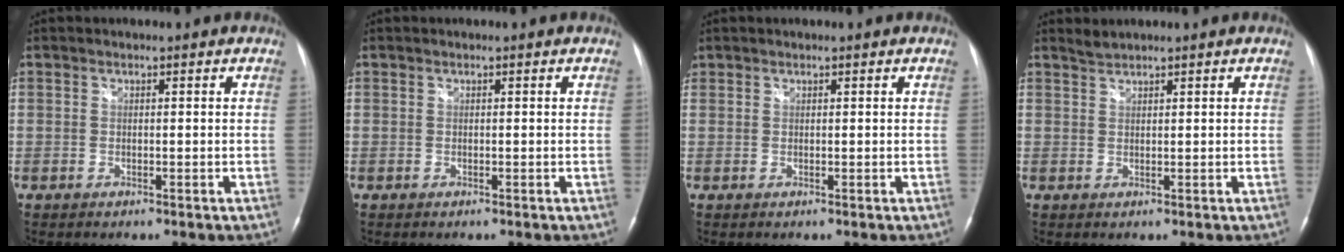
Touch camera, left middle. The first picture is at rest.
{"total": 0.0}
{"total": 0.5, "force": [0.4, 0.3, 0.0], "torque": [-0.002, 0.004, 0.008]}
{"total": 1.2, "force": [1.2, -0.2, 0.0], "torque": [-0.001, 0.004, 0.029]}